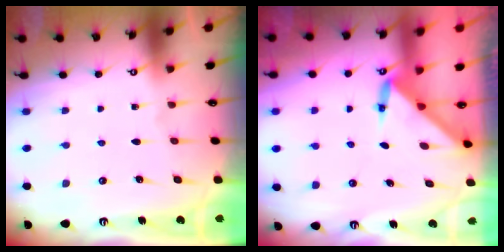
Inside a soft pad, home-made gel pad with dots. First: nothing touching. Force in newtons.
{"total": 2.9, "press": 2.9, "slide": 0.2}